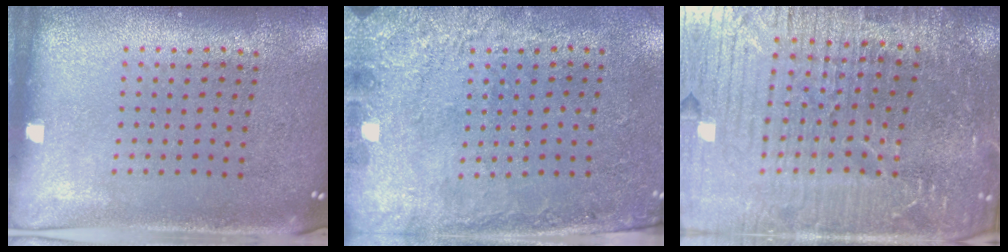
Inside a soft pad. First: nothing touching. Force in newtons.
{"total": 2.8, "press": 2.0, "slide": 1.9}
{"total": 5.8, "press": 5.2, "slide": 2.6}